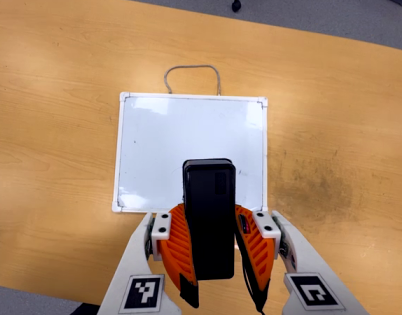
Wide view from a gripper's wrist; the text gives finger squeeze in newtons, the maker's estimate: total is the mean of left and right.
{"total": 8.1, "left": 7.6, "right": 8.6}